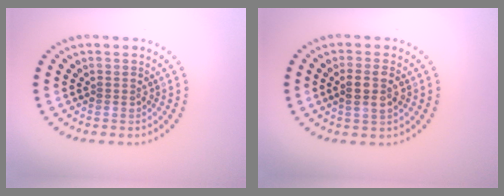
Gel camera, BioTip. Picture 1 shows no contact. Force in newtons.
{"total": 2.6, "press": 2.4, "slide": 1.0}